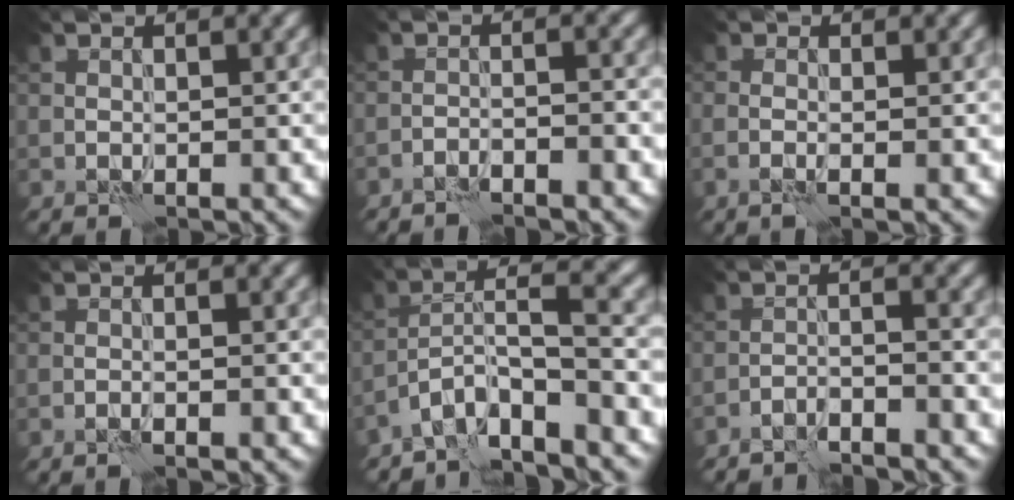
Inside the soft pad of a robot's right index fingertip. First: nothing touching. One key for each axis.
{"total": 2.4, "fx": -2.0, "fy": 0.2, "fz": 1.3, "tx": -0.025, "ty": 0.011, "tz": -0.041}
{"total": 1.4, "fx": -0.4, "fy": 0.4, "fz": 1.3, "tx": -0.027, "ty": -0.004, "tz": -0.013}
{"total": 1.6, "fx": -0.9, "fy": 0.3, "fz": 1.3, "tx": -0.017, "ty": 0.010, "tz": -0.018}
{"total": 6.2, "fx": -4.6, "fy": 1.1, "fz": 4.0, "tx": -0.061, "ty": 0.011, "tz": -0.090}
{"total": 2.7, "fx": -2.5, "fy": 0.1, "fz": 1.1, "tx": -0.017, "ty": 0.006, "tz": -0.048}